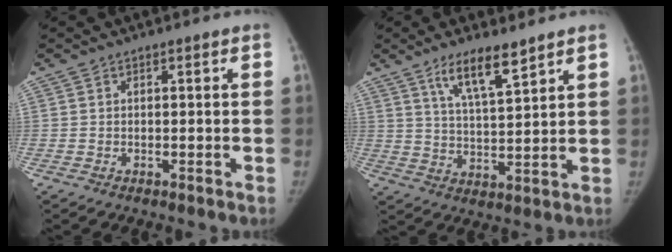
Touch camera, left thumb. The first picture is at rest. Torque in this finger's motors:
{"motor_torque": [0.34, -0.02, 1.01, -0.69, 0.30]}